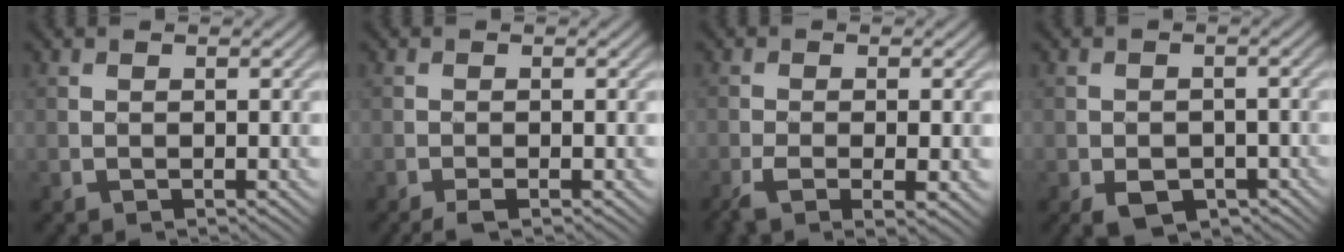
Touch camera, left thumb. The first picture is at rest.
{"total": 1.7, "force": [-1.1, 0.3, 1.2], "torque": [-0.024, 0.000, -0.024]}
{"total": 5.1, "force": [-2.4, 1.4, 4.2], "torque": [-0.089, -0.012, -0.039]}
{"total": 4.9, "force": [-2.6, 3.1, 2.7], "torque": [-0.041, -0.018, -0.040]}